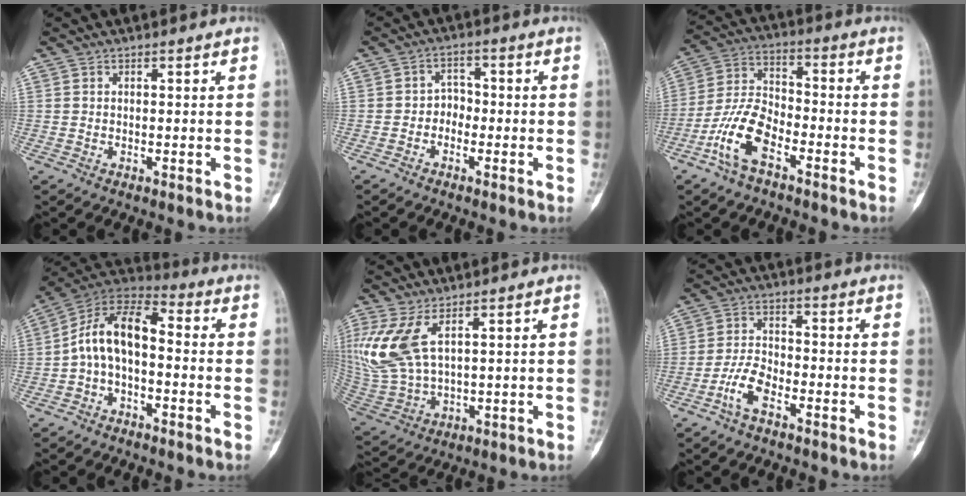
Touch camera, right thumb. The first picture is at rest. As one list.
[{"total": 3.1, "force": [-1.2, 2.5, 1.2], "torque": [0.006, 0.016, -0.032]}, {"total": 10.6, "force": [-5.6, 5.2, 7.4], "torque": [-0.150, 0.034, -0.115]}, {"total": 11.2, "force": [-1.5, 6.3, 9.2], "torque": [-0.155, 0.049, -0.042]}, {"total": 11.8, "force": [5.0, 5.1, 9.5], "torque": [-0.226, -0.015, 0.117]}, {"total": 5.8, "force": [-3.5, 2.6, 3.9], "torque": [-0.075, 0.022, -0.072]}]